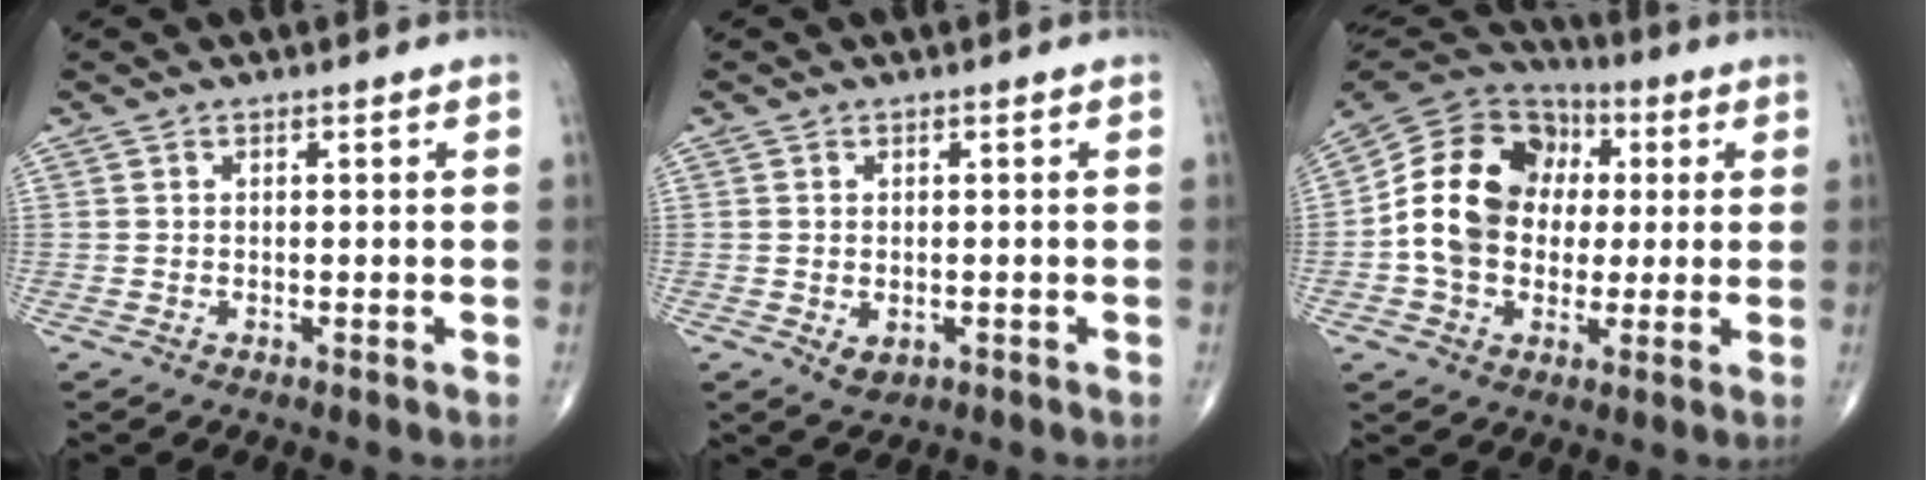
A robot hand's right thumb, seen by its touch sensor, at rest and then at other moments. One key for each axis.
{"total": 2.6, "fx": -0.7, "fy": 1.7, "fz": 1.8, "tx": -0.022, "ty": -0.003, "tz": -0.001}
{"total": 17.4, "fx": 0.6, "fy": 13.6, "fz": 10.8, "tx": -0.172, "ty": 0.030, "tz": 0.005}